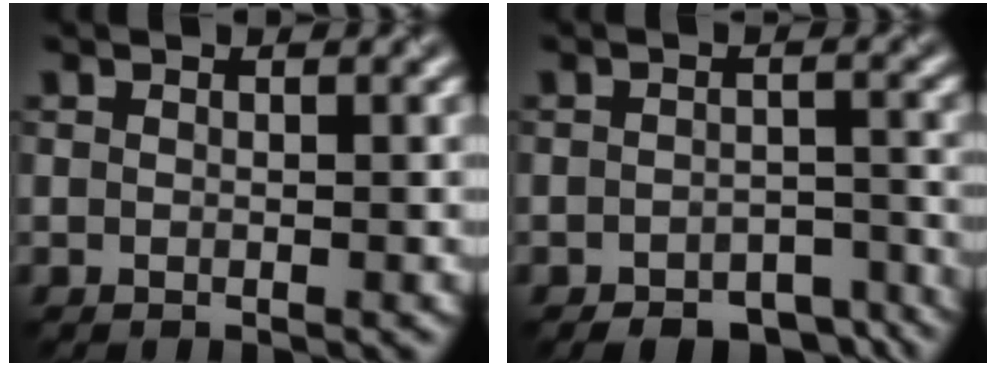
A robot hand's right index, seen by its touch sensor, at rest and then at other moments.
{"total": 5.3, "force": [-4.4, 2.2, 2.0], "torque": [-0.024, -0.005, -0.057]}